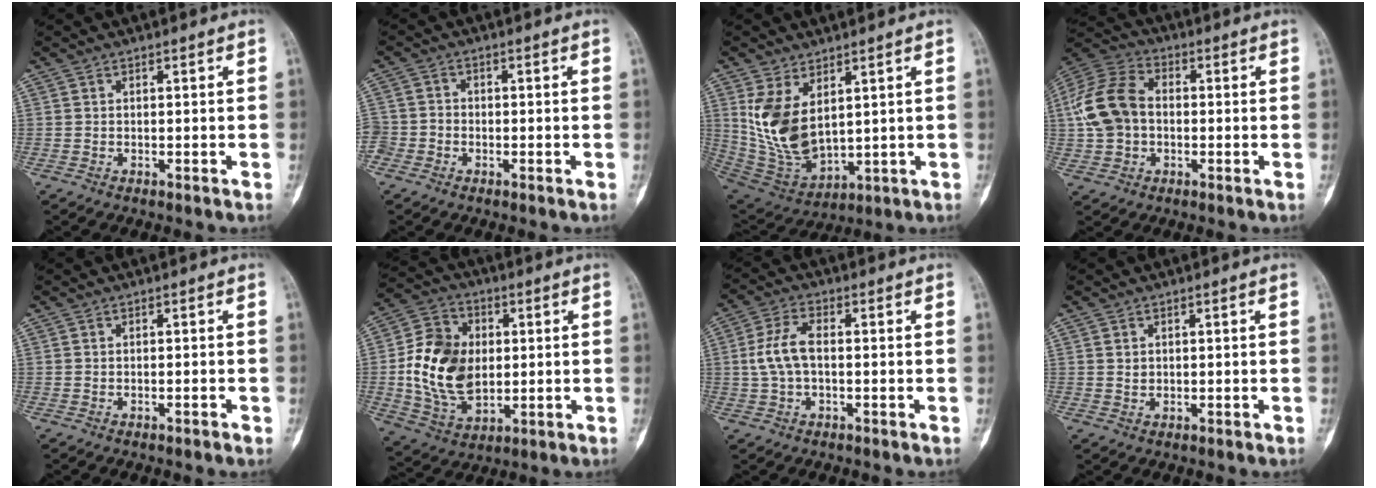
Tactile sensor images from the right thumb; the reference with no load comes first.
{"total": 5.1, "force": [-2.0, 4.5, 1.3], "torque": [-0.023, 0.018, -0.043]}
{"total": 13.7, "force": [3.6, 8.1, 10.5], "torque": [-0.186, -0.022, 0.096]}
{"total": 13.7, "force": [0.0, 10.1, 9.2], "torque": [-0.177, 0.031, -0.008]}
{"total": 0.8, "force": [-0.5, 0.3, 0.5], "torque": [-0.007, 0.004, -0.008]}
{"total": 16.6, "force": [0.1, 11.9, 11.5], "torque": [-0.181, 0.002, 0.009]}
{"total": 6.9, "force": [-0.1, 3.9, 5.7], "torque": [-0.123, 0.019, -0.008]}
{"total": 1.5, "force": [0.2, 1.3, 0.6], "torque": [-0.002, 0.001, 0.006]}